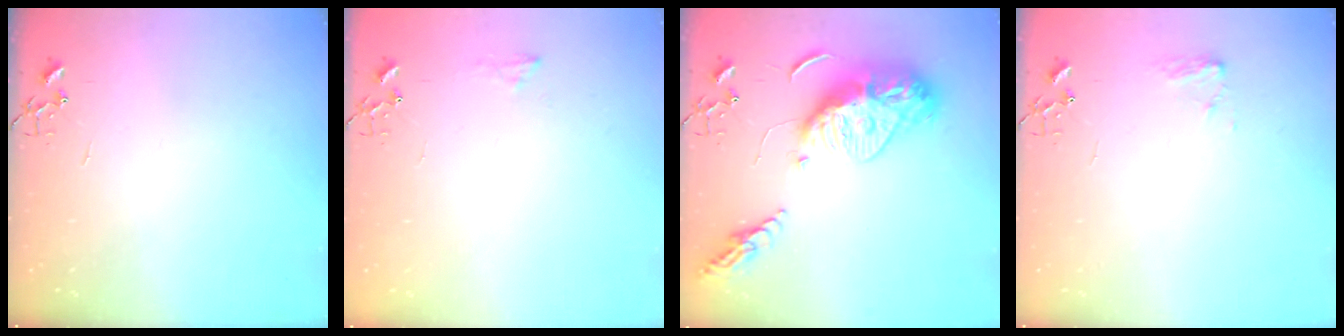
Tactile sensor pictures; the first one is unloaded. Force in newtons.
{"total": 6.9, "press": 6.8, "slide": 0.7}
{"total": 18.2, "press": 18.1, "slide": 1.5}
{"total": 7.2, "press": 7.2, "slide": 0.5}